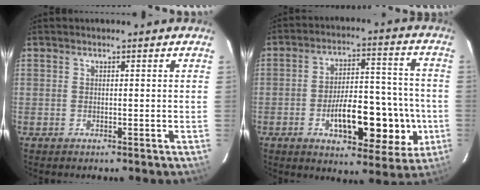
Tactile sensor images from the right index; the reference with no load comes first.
{"total": 16.7, "force": [-4.7, 6.8, 14.5], "torque": [-0.211, 0.027, -0.061]}